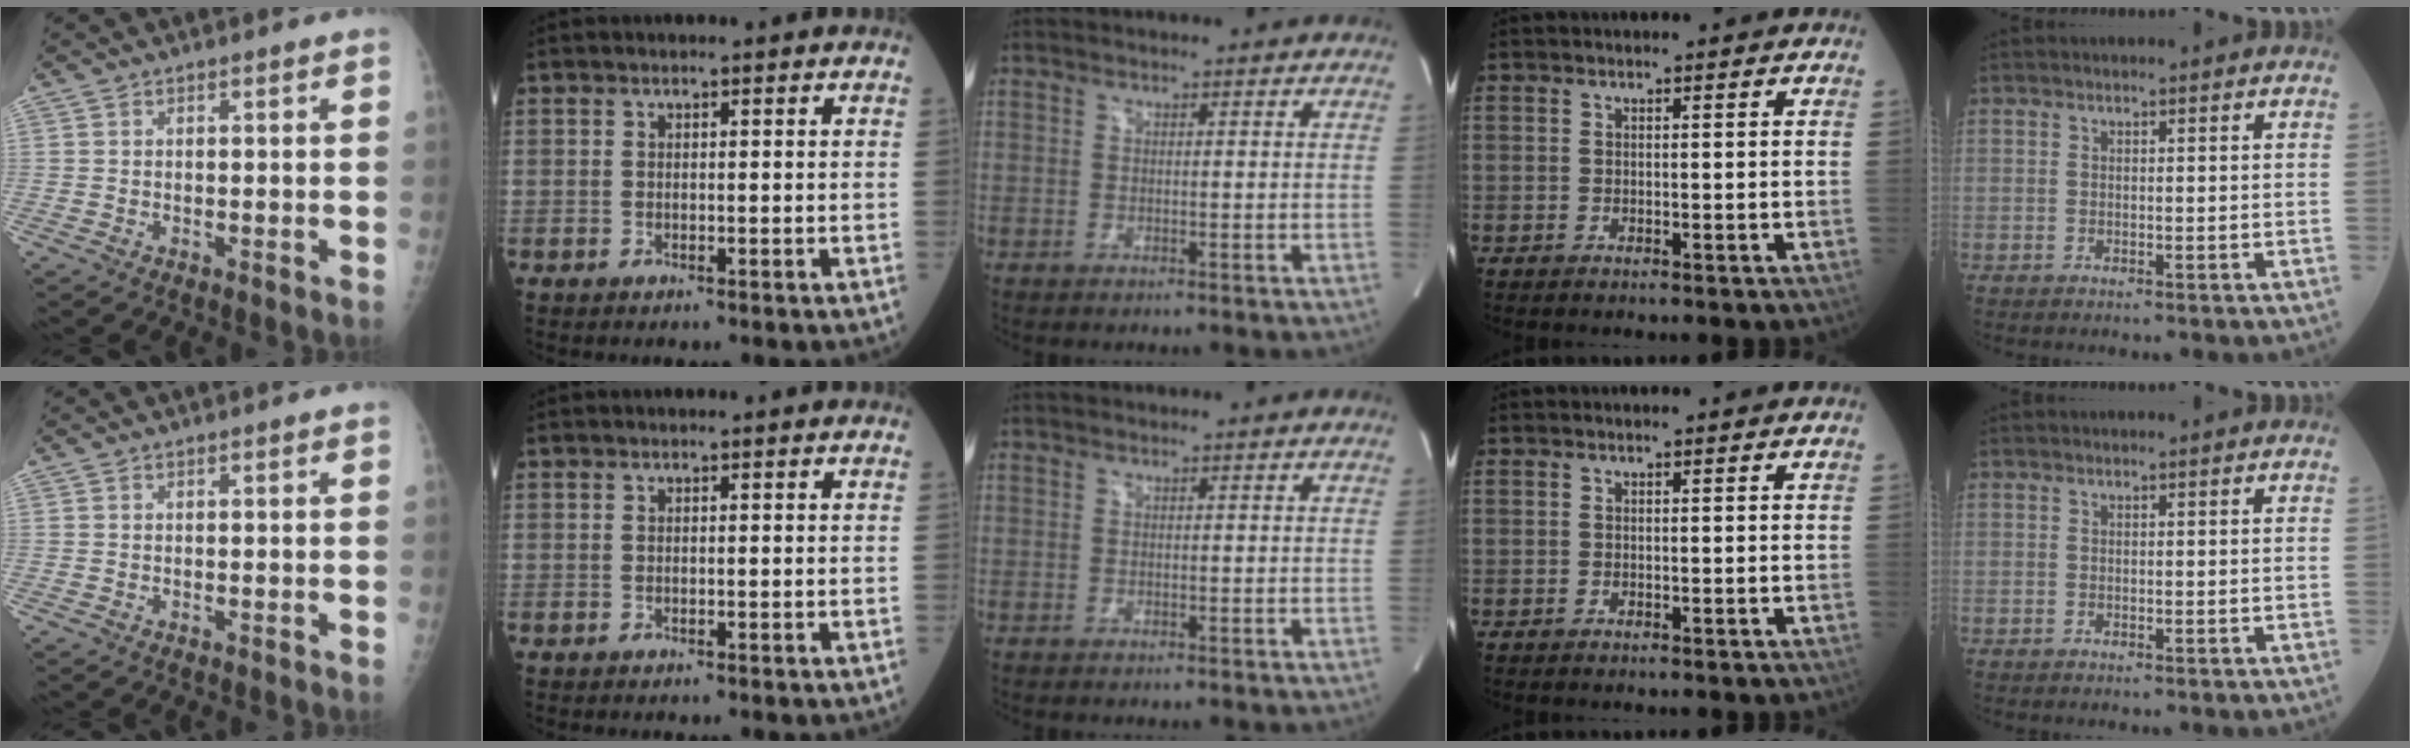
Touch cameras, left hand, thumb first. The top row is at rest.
{}